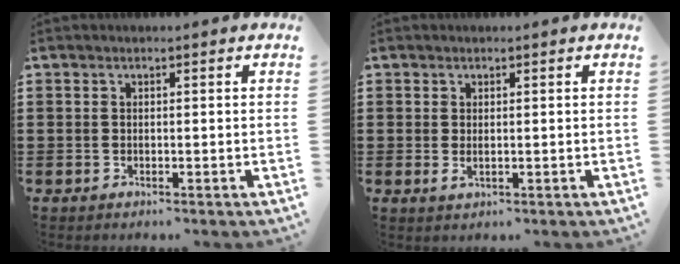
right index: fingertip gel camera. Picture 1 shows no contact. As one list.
[{"total": 1.1, "force": [0.2, 0.3, 1.1], "torque": [-0.021, 0.001, 0.003]}]